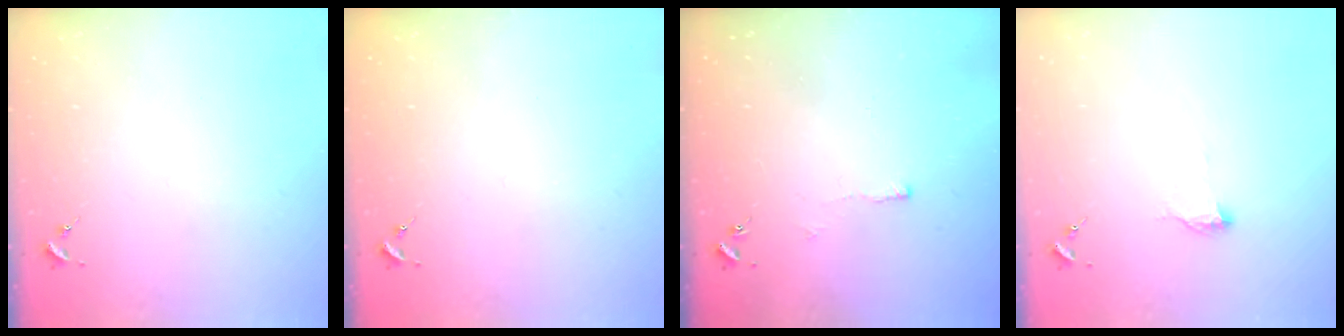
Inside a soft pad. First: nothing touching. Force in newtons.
{"total": 0.7, "press": 0.7, "slide": 0.0}
{"total": 2.8, "press": 2.8, "slide": 0.6}
{"total": 6.8, "press": 6.8, "slide": 0.8}